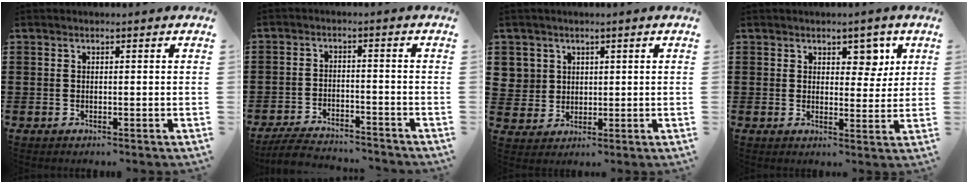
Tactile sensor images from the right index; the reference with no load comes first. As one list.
[{"total": 4.7, "force": [-4.6, 0.5, 0.8], "torque": [-0.026, 0.001, -0.096]}, {"total": 3.9, "force": [1.6, 3.6, 0.1], "torque": [-0.022, 0.014, 0.030]}, {"total": 4.5, "force": [2.6, 2.8, 2.3], "torque": [-0.025, -0.001, 0.040]}]